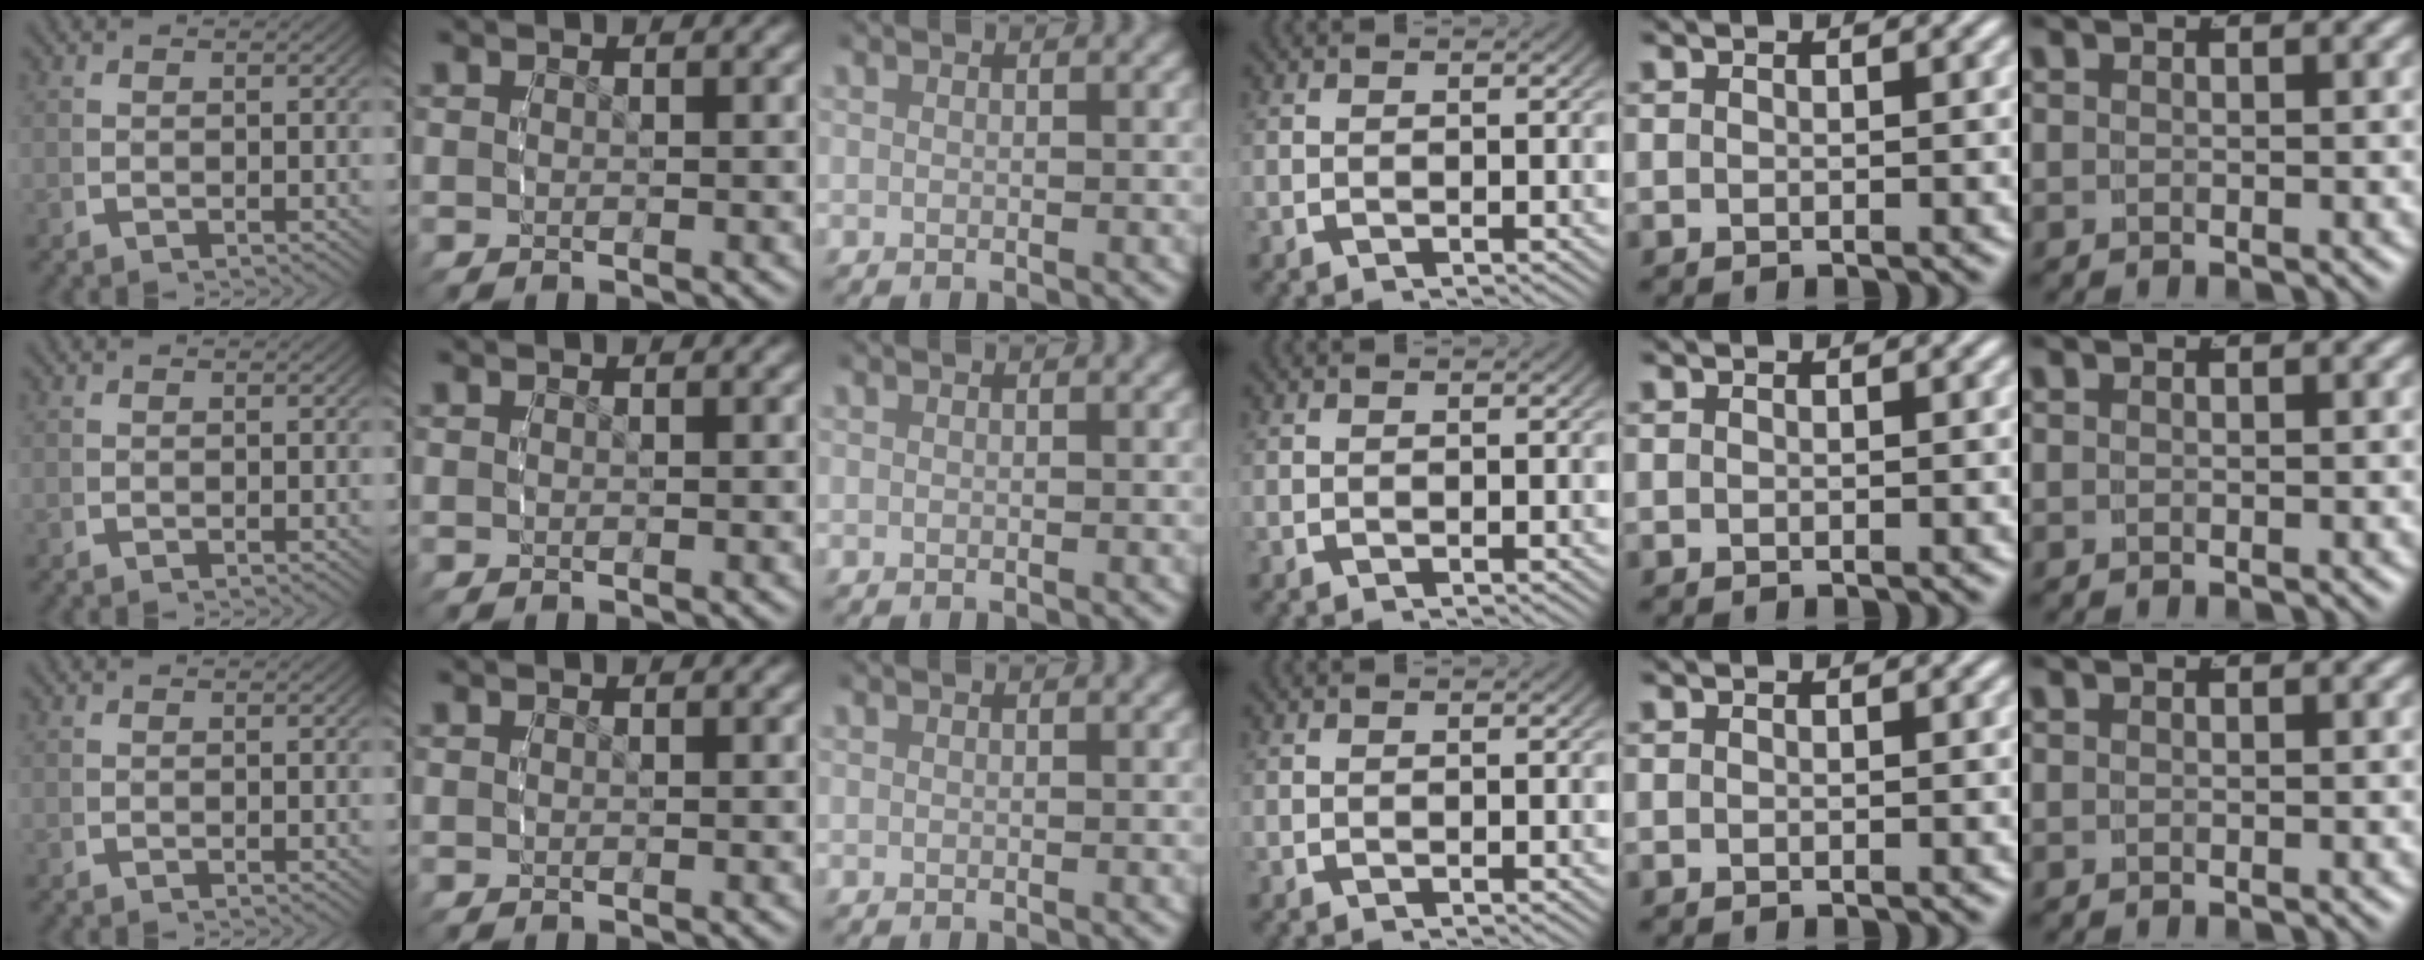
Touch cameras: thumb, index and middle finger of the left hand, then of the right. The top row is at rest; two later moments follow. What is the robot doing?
{"motion": "reach", "object": "photo album"}